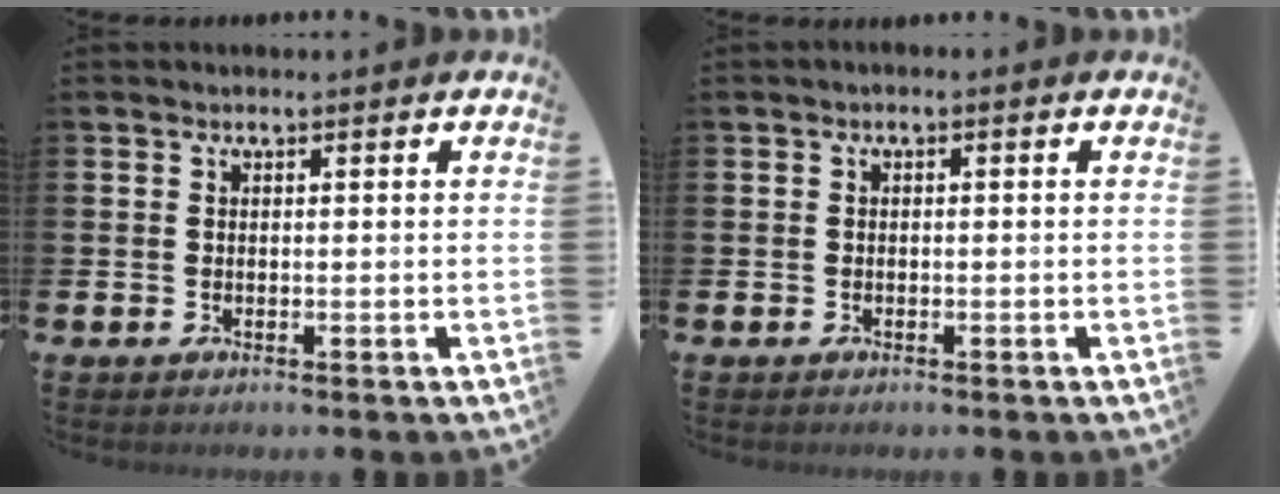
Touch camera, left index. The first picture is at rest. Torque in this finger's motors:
{"motor_torque": [0.49, -1.15, 0.15, 0.12]}